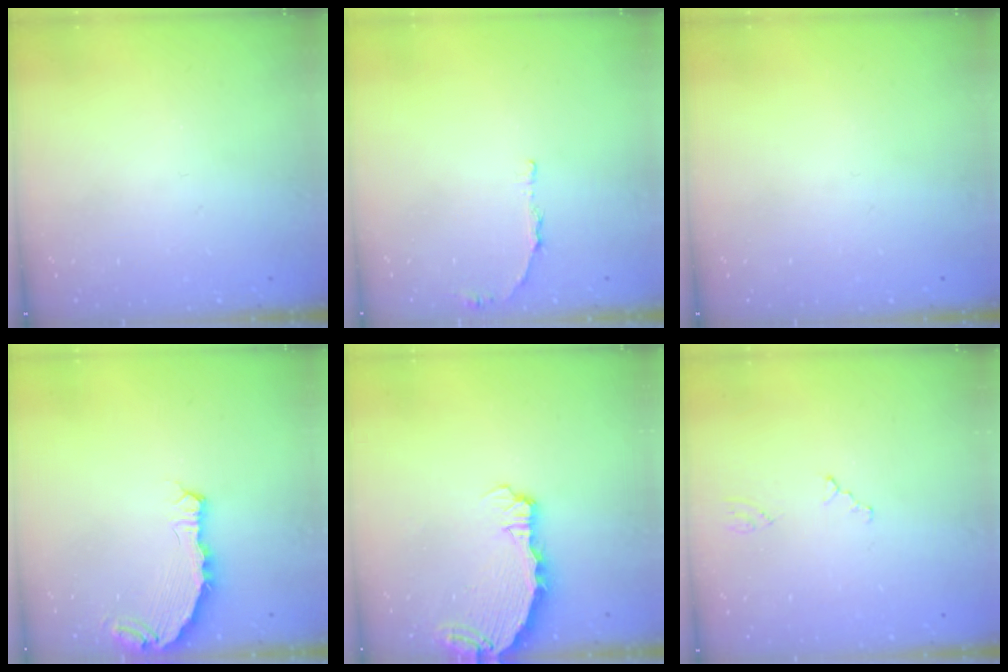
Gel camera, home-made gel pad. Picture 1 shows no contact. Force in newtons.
{"total": 5.3, "press": 4.0, "slide": 3.4}
{"total": 0.0}
{"total": 6.5, "press": 5.2, "slide": 3.9}
{"total": 4.9, "press": 4.5, "slide": 1.7}
{"total": 0.7, "press": 0.6, "slide": 0.2}